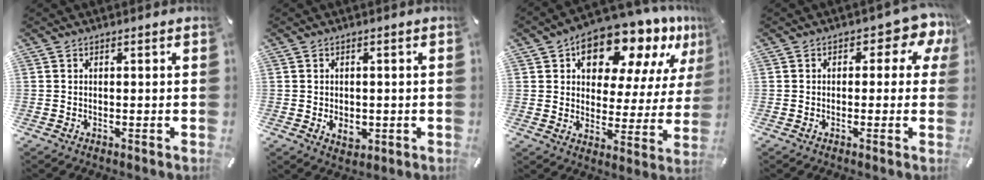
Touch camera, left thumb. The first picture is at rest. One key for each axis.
{"total": 3.7, "fx": -0.6, "fy": 2.8, "fz": 2.3, "tx": -0.030, "ty": -0.006, "tz": -0.012}
{"total": 15.4, "fx": 11.8, "fy": 7.2, "fz": 7.0, "tx": -0.111, "ty": -0.085, "tz": 0.201}
{"total": 6.2, "fx": 1.9, "fy": 3.5, "fz": 4.8, "tx": -0.057, "ty": -0.009, "tz": 0.024}